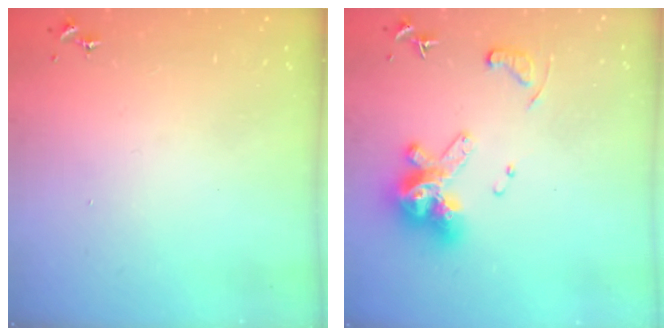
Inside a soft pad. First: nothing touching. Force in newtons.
{"total": 14.9, "press": 14.9, "slide": 1.3}